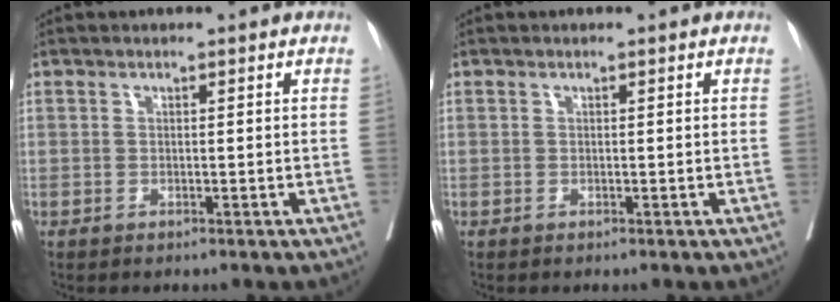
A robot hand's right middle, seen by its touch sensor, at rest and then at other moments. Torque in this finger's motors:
{"motor_torque": [-0.01, -0.01, 0.00, 0.00]}